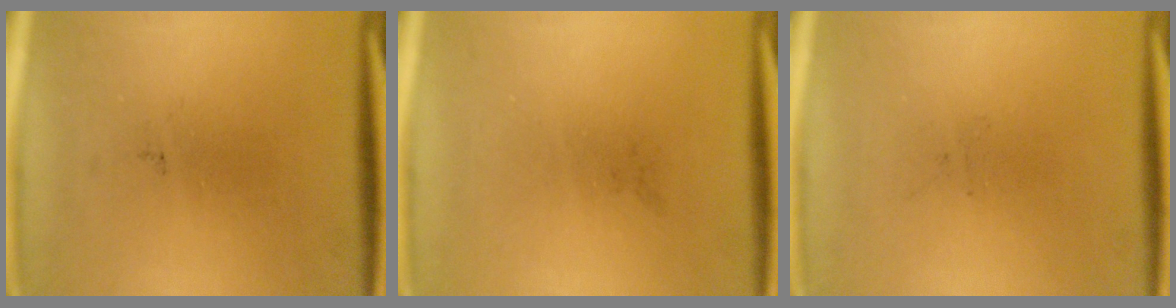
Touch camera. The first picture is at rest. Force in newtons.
{"total": 0.0}
{"total": 0.0}